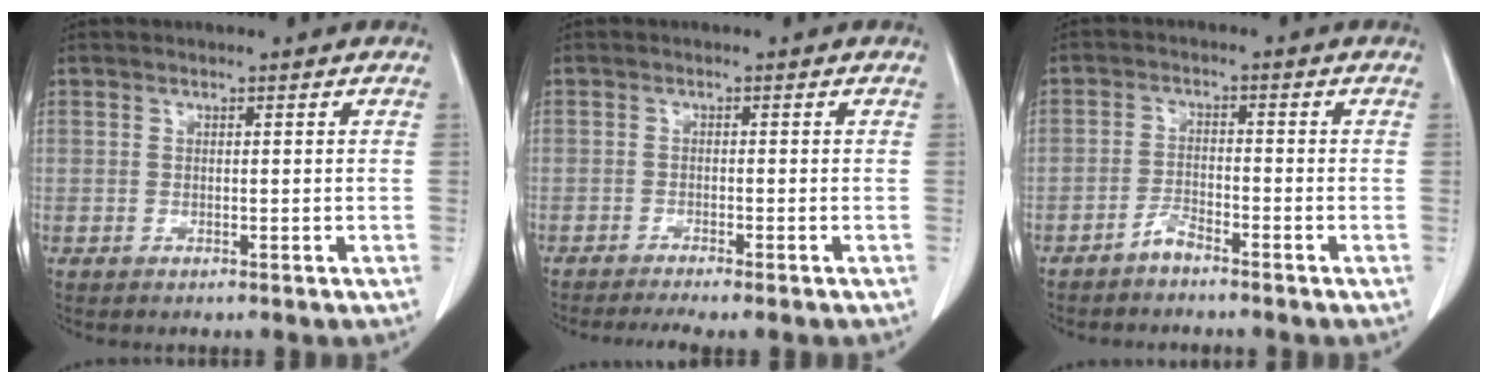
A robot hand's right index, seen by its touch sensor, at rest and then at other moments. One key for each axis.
{"total": 5.0, "fx": -4.3, "fy": -0.1, "fz": 2.5, "tx": -0.030, "ty": -0.006, "tz": -0.066}
{"total": 2.4, "fx": -2.2, "fy": 0.3, "fz": 1.0, "tx": -0.017, "ty": 0.000, "tz": -0.044}